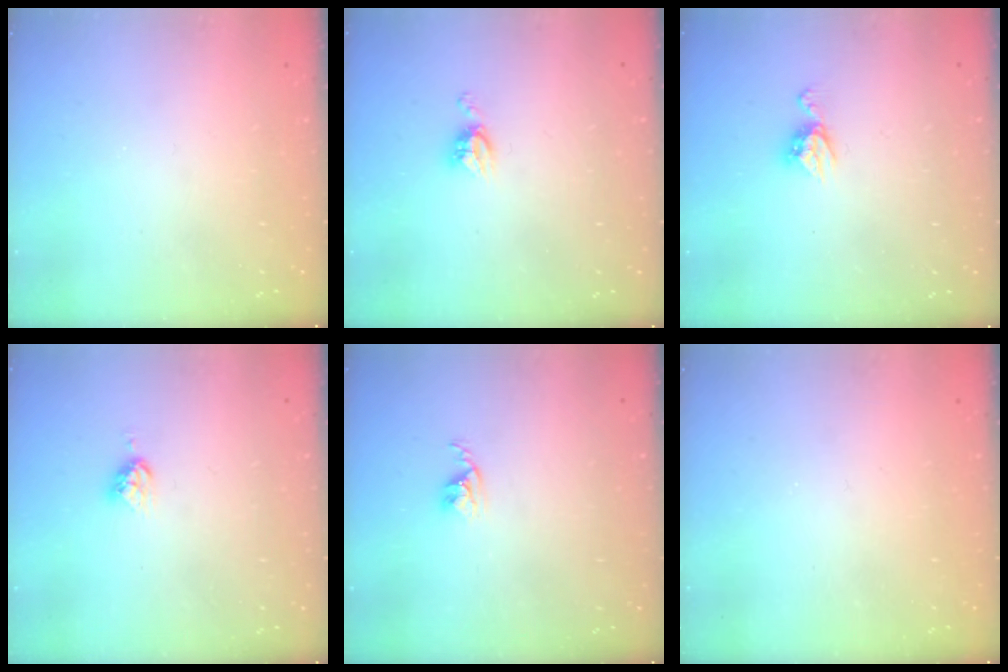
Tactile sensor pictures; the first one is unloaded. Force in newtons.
{"total": 4.5, "press": 4.5, "slide": 0.3}
{"total": 6.0, "press": 6.0, "slide": 0.4}
{"total": 4.9, "press": 4.8, "slide": 0.4}
{"total": 2.7, "press": 2.7, "slide": 0.4}
{"total": 0.0}